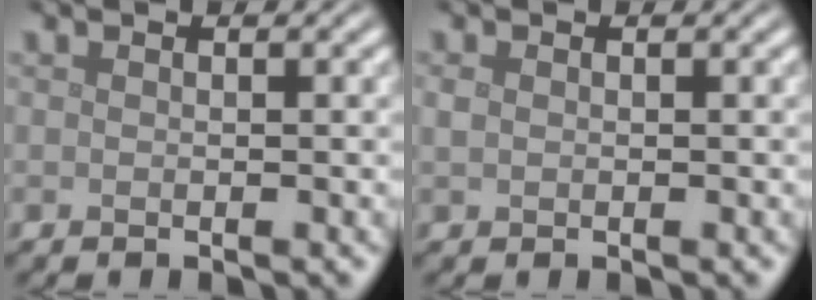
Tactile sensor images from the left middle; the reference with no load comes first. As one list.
[{"total": 0.7, "force": [0.1, 0.6, 0.4], "torque": [-0.010, 0.000, 0.002]}]